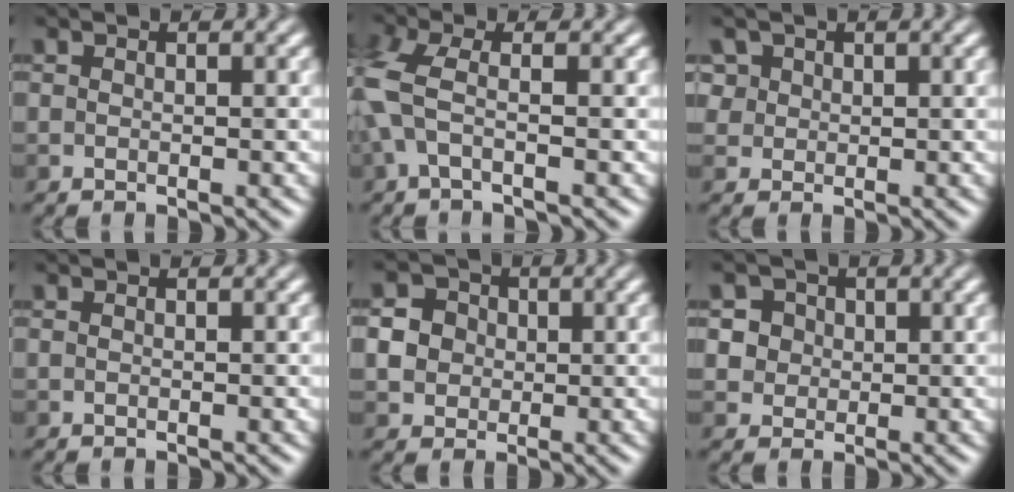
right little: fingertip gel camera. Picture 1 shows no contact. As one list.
[{"total": 3.4, "force": [-0.4, 1.1, 3.2], "torque": [-0.089, 0.010, -0.012]}, {"total": 5.6, "force": [2.9, 4.1, 2.4], "torque": [-0.049, 0.021, 0.038]}, {"total": 0.0}, {"total": 5.3, "force": [0.3, 4.9, 2.0], "torque": [-0.039, 0.028, 0.002]}, {"total": 4.9, "force": [1.9, 4.2, 1.7], "torque": [-0.022, 0.022, 0.026]}]